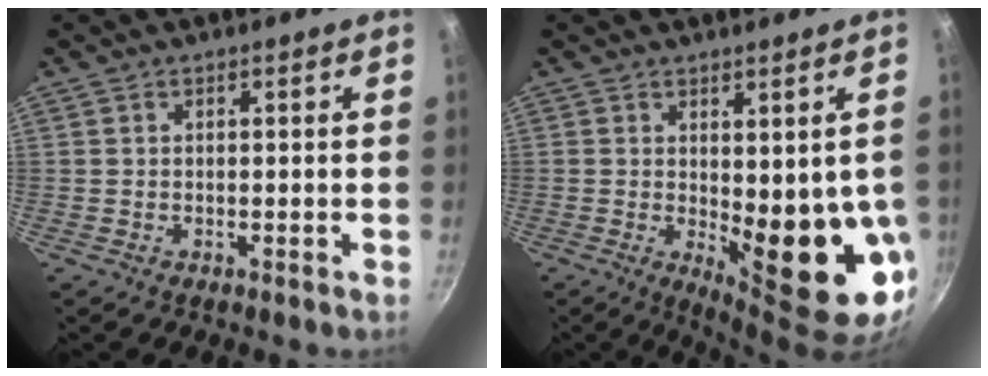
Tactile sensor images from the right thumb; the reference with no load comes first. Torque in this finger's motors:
{"motor_torque": [-0.19, 1.60, 1.74, -0.14, 0.36]}